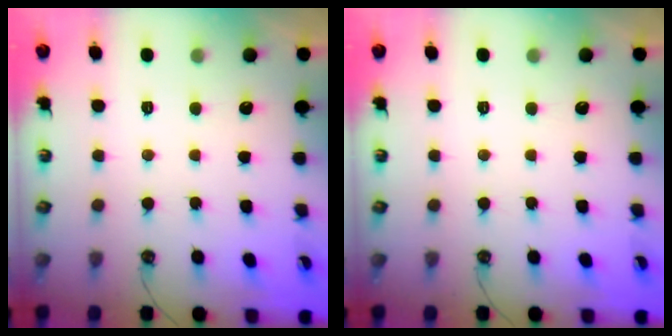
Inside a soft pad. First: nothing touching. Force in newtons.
{"total": 0.0}